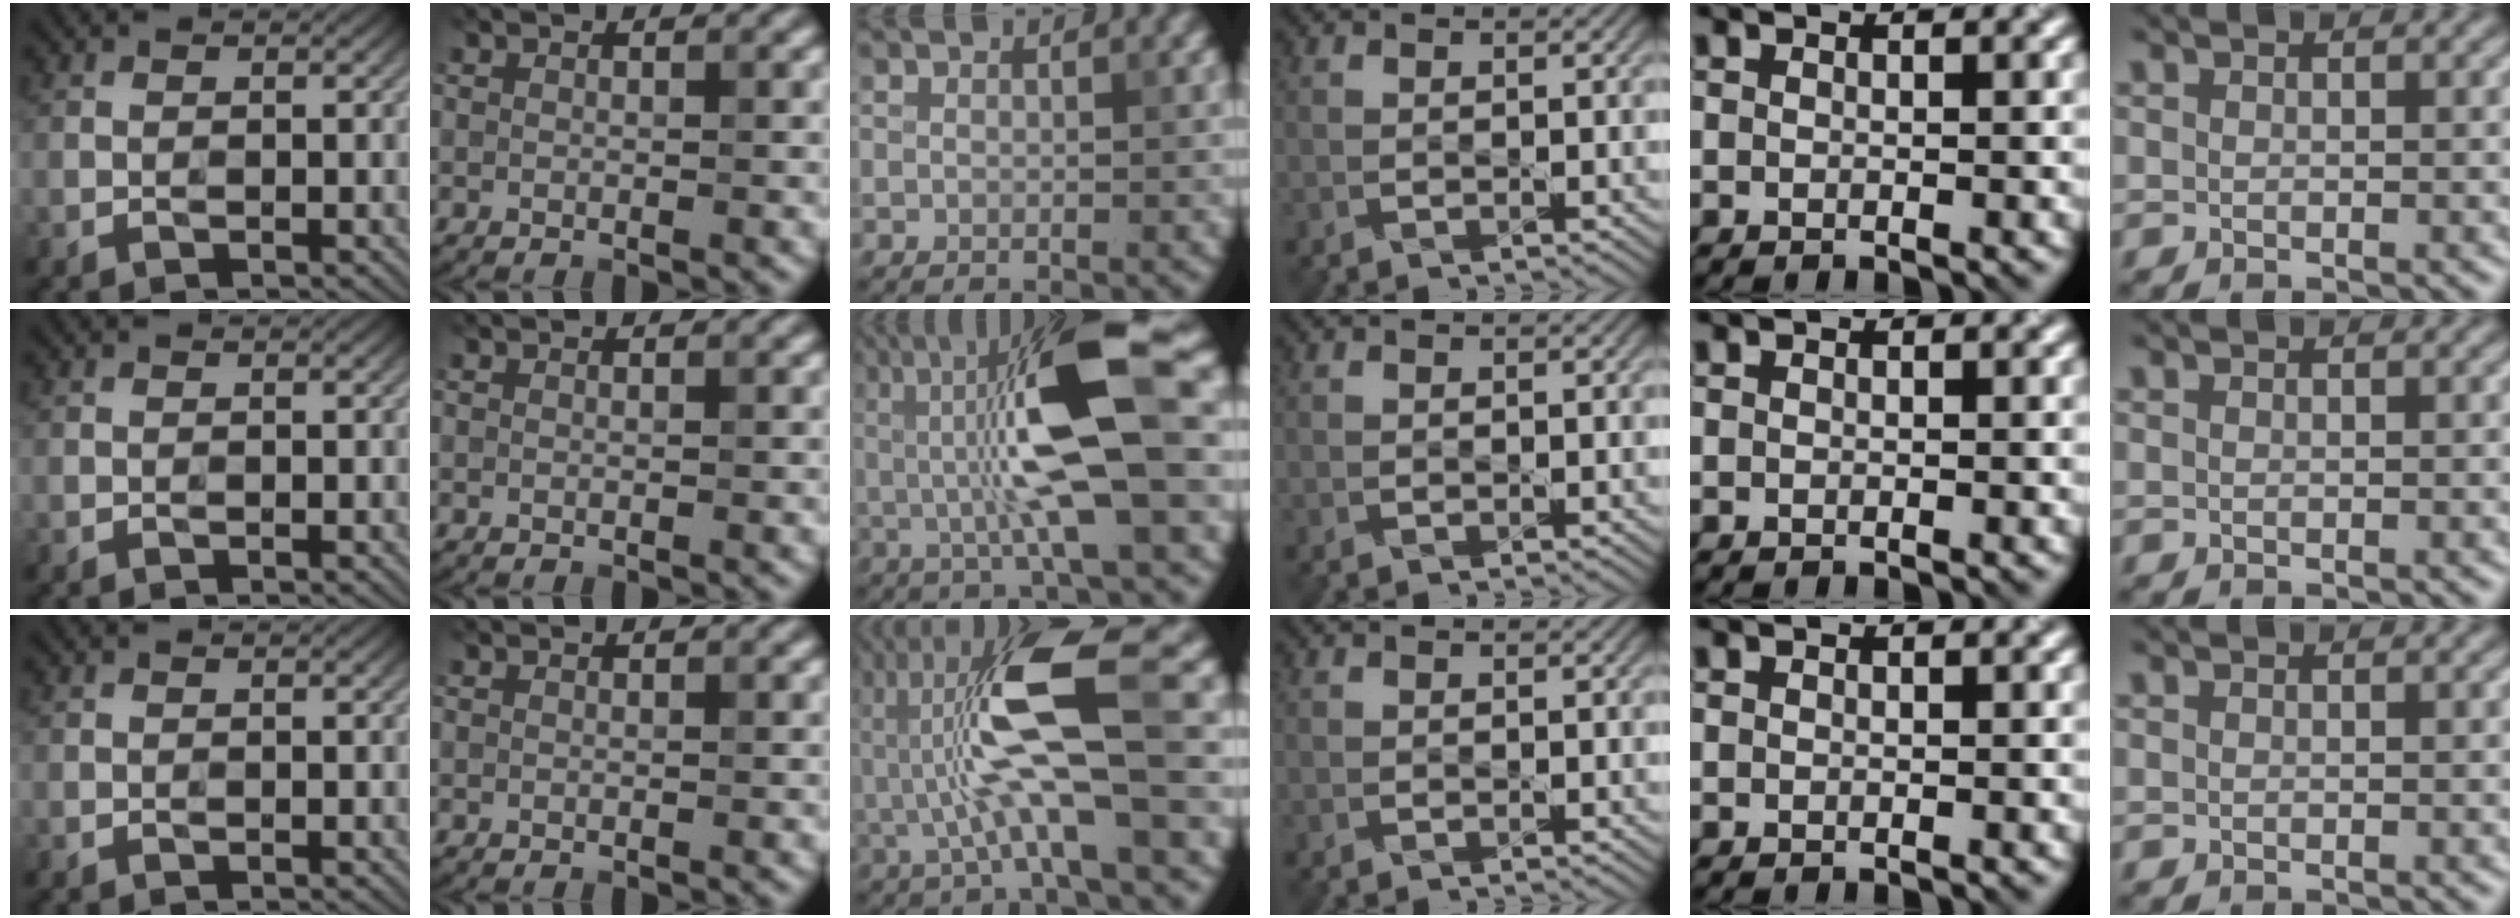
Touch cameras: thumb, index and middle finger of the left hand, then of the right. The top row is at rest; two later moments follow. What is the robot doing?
{"motion": "dispense", "object": "spray bottle"}